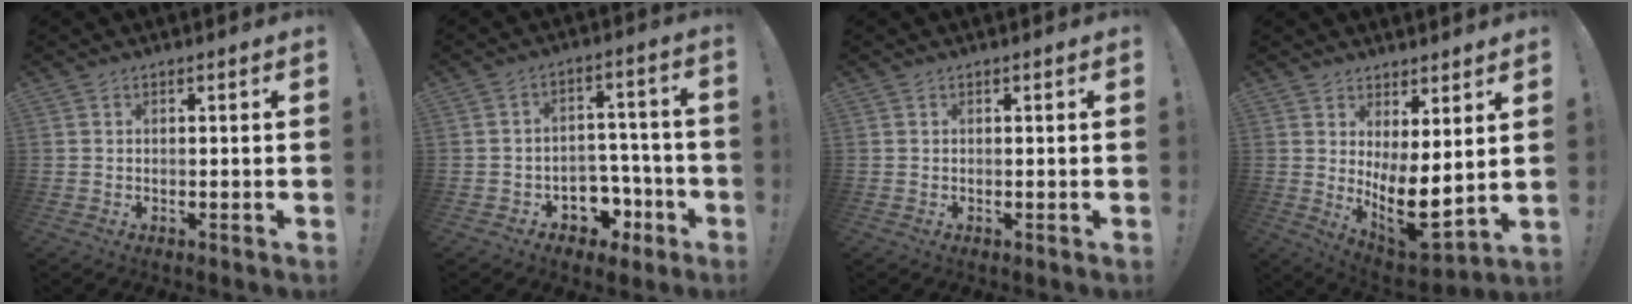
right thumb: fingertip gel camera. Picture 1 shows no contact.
{"total": 8.4, "force": [-3.7, 6.9, 3.1], "torque": [-0.026, 0.034, -0.054]}
{"total": 0.0}
{"total": 11.4, "force": [0.9, 5.1, 10.2], "torque": [-0.155, -0.039, 0.030]}